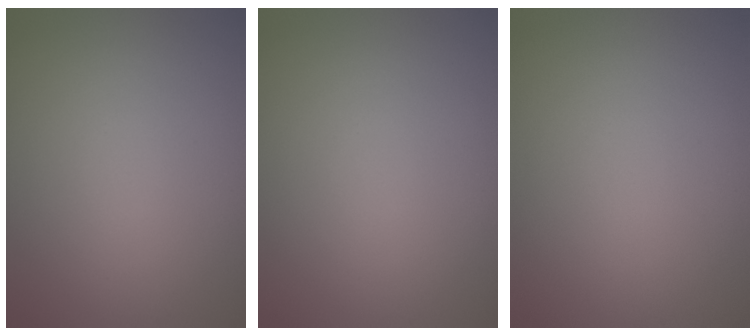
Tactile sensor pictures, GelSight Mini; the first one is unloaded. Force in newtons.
{"total": 0.0}
{"total": 0.0}